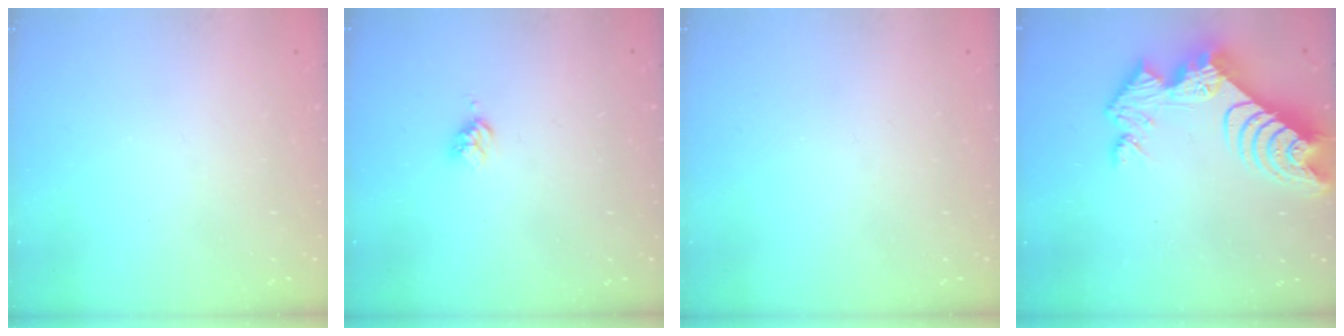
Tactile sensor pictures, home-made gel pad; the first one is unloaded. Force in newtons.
{"total": 3.6, "press": 3.5, "slide": 0.4}
{"total": 0.0}
{"total": 16.6, "press": 16.6, "slide": 1.4}